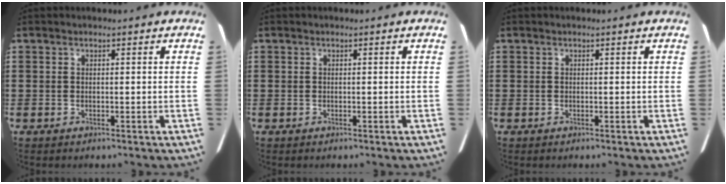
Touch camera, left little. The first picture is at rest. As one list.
[{"total": 0.0}, {"total": 0.0}]